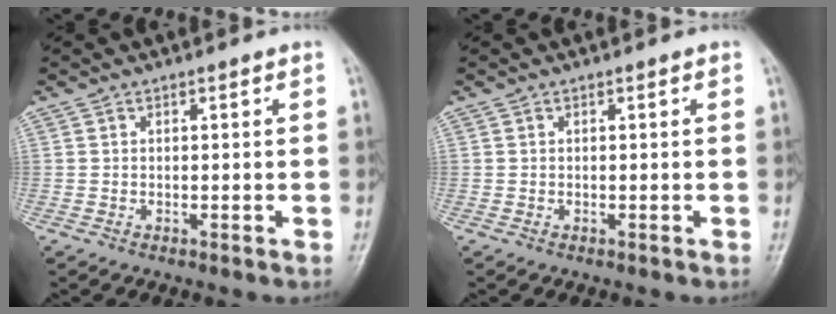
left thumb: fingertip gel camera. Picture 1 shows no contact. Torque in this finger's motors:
{"motor_torque": [-0.02, 0.02, -0.06, -0.02, 0.00]}